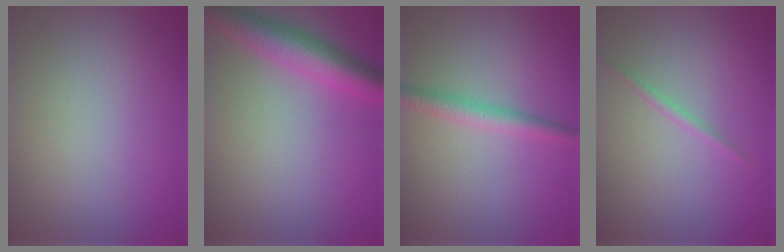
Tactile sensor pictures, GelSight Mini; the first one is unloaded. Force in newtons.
{"total": 5.6, "press": 5.6, "slide": 0.2}
{"total": 2.7, "press": 2.7, "slide": 0.0}
{"total": 1.0, "press": 1.0, "slide": 0.0}